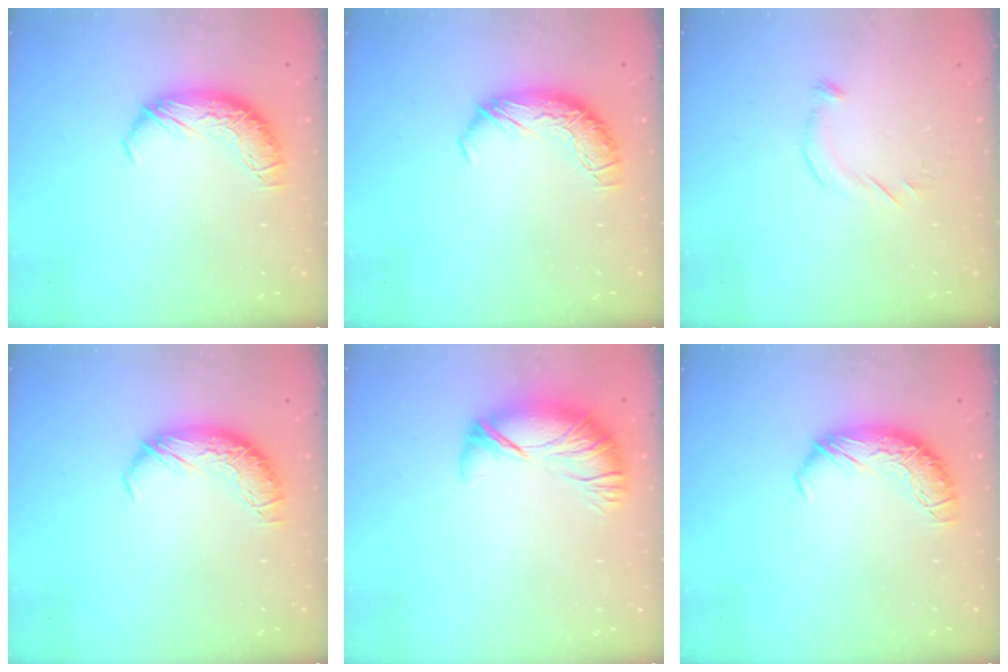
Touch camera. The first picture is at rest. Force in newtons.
{"total": 0.0}
{"total": 4.6, "press": 4.4, "slide": 1.2}
{"total": 0.0}
{"total": 2.5, "press": 1.6, "slide": 1.9}
{"total": 0.0}